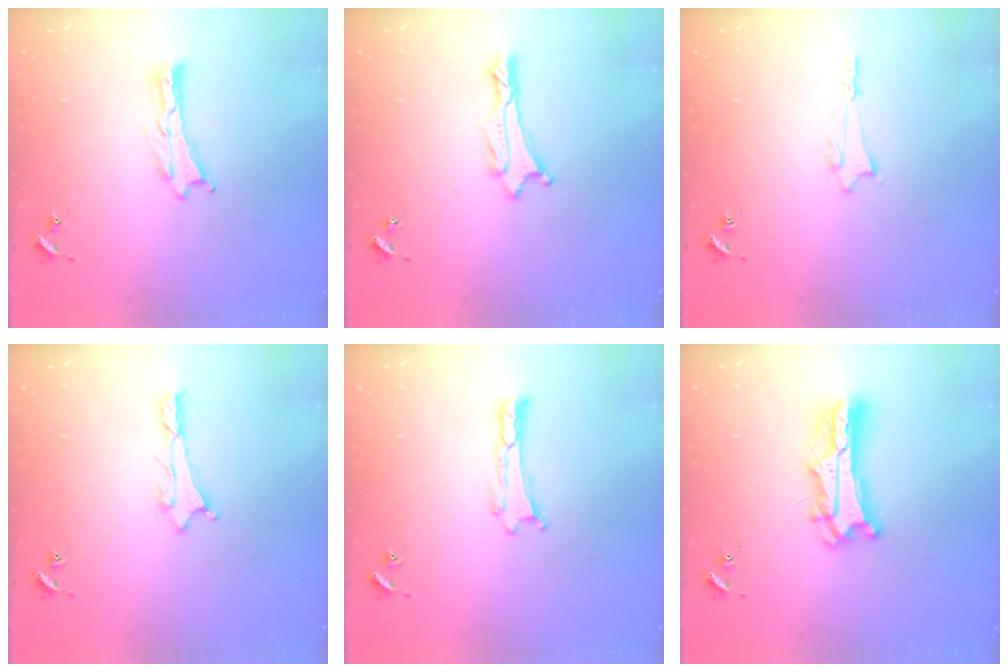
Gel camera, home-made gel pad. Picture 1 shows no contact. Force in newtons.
{"total": 1.1, "press": 1.1, "slide": 0.1}
{"total": 1.4, "press": 1.4, "slide": 0.2}
{"total": 0.9, "press": 0.8, "slide": 0.1}
{"total": 0.0}
{"total": 7.6, "press": 7.5, "slide": 0.7}